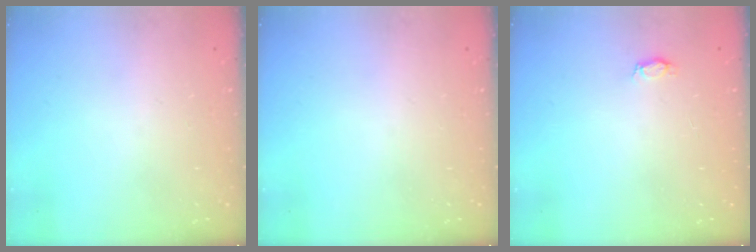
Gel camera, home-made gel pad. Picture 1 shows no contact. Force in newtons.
{"total": 0.0}
{"total": 3.7, "press": 3.6, "slide": 0.5}